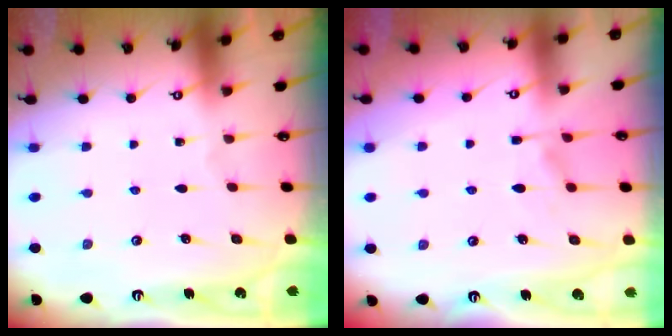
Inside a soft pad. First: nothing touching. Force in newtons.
{"total": 1.6, "press": 1.0, "slide": 1.2}